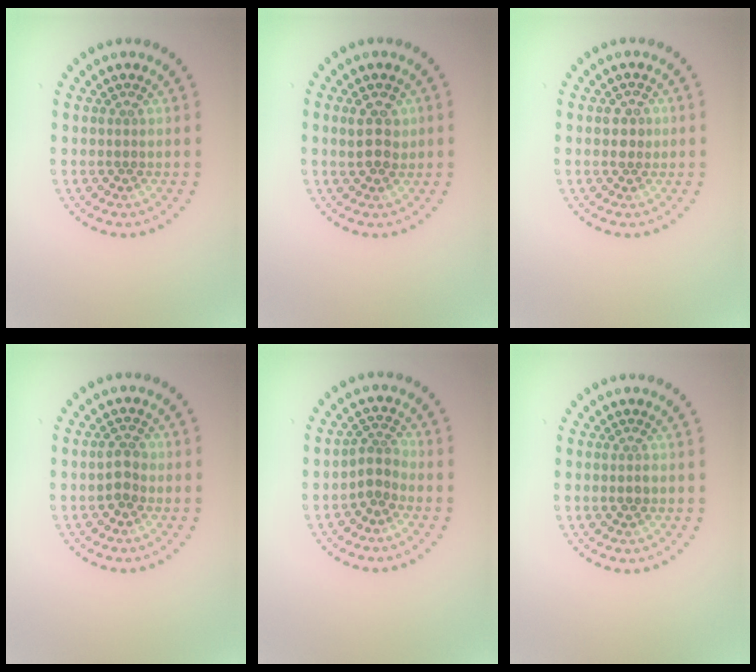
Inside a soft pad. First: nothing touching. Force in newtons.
{"total": 2.6, "press": 2.6, "slide": 0.4}
{"total": 1.3, "press": 1.3, "slide": 0.1}
{"total": 1.7, "press": 1.7, "slide": 0.3}
{"total": 2.0, "press": 1.5, "slide": 1.3}
{"total": 0.8, "press": 0.8, "slide": 0.3}